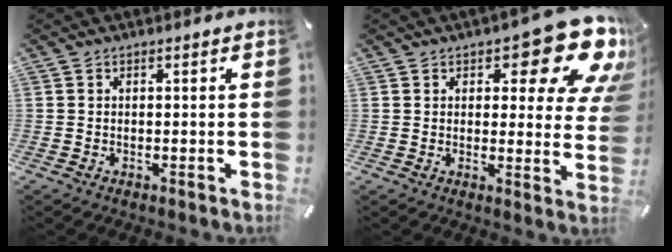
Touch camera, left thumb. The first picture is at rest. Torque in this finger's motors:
{"motor_torque": [2.50, 2.51, 1.40, -1.37, 0.09]}